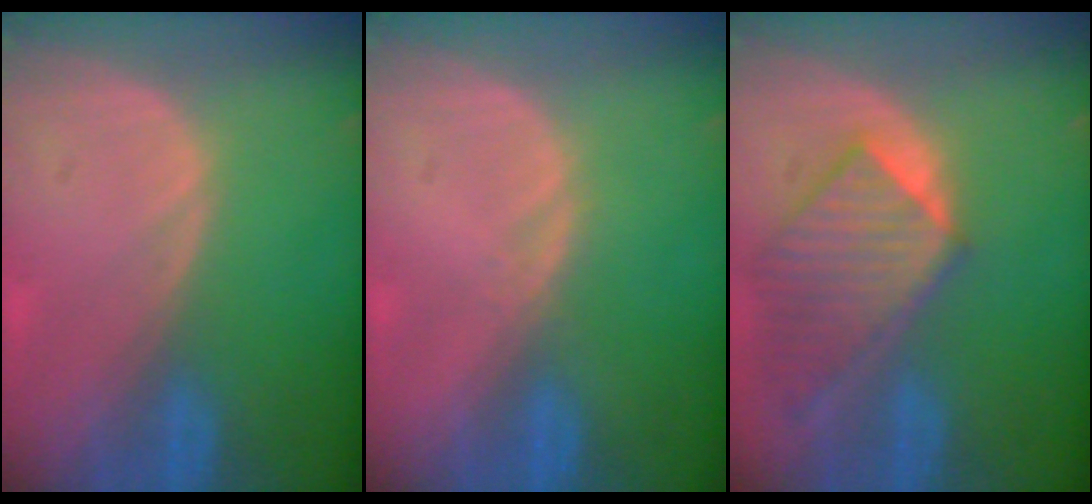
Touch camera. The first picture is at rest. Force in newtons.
{"total": 0.8, "press": 0.6, "slide": 0.5}
{"total": 9.1, "press": 8.1, "slide": 4.3}